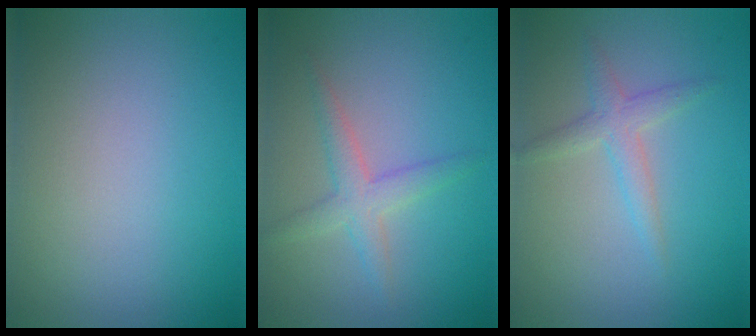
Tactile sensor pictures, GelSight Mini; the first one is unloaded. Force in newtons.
{"total": 2.5, "press": 2.5, "slide": 0.1}
{"total": 2.1, "press": 2.1, "slide": 0.1}